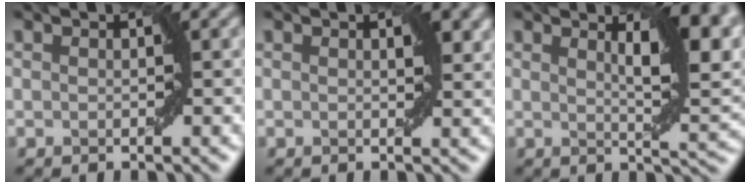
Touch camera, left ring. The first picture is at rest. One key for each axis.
{"total": 2.1, "fx": 0.8, "fy": 0.8, "fz": 1.7, "tx": -0.018, "ty": 0.000, "tz": 0.016}
{"total": 7.2, "fx": 2.7, "fy": 2.0, "fz": 6.4, "tx": -0.078, "ty": 0.001, "tz": 0.044}